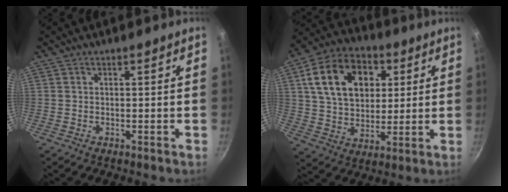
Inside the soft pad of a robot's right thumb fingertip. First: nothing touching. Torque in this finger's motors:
{"motor_torque": [-0.49, 0.98, 0.17, 0.20, 0.13]}